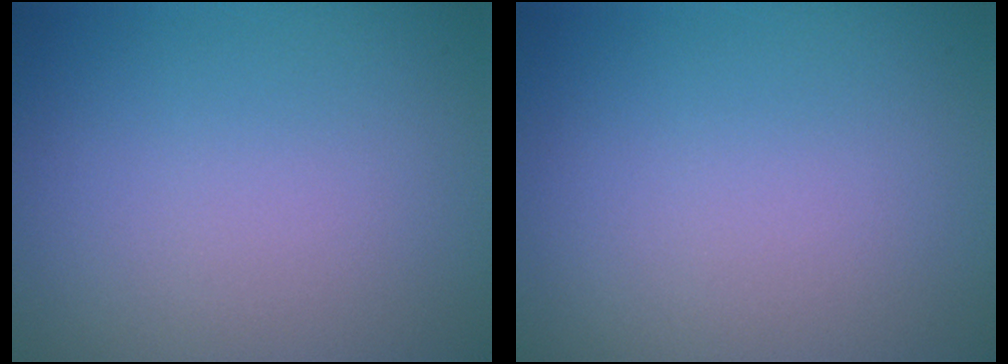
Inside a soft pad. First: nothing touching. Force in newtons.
{"total": 0.0}